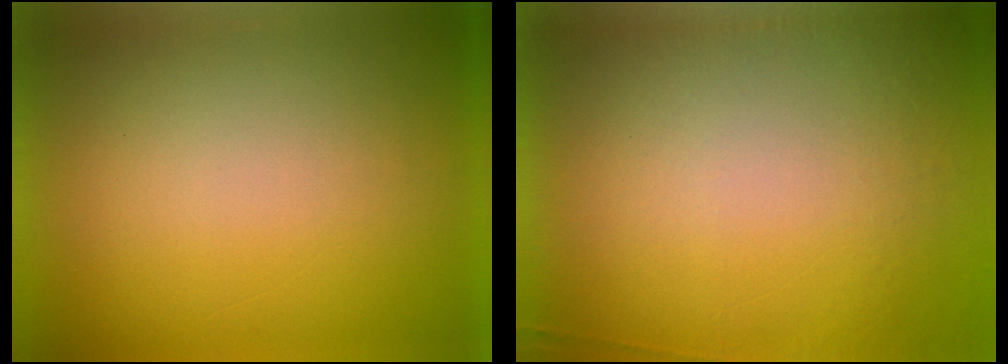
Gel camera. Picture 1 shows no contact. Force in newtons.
{"total": 5.5}